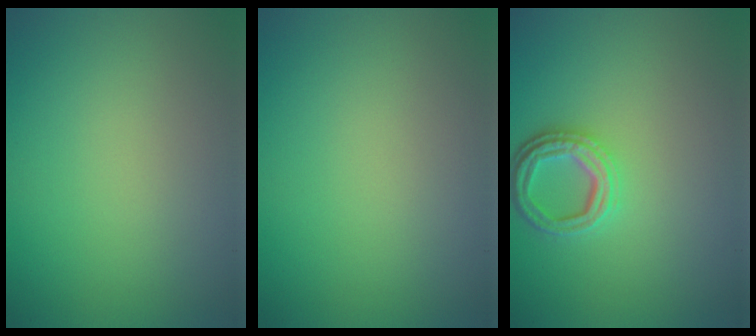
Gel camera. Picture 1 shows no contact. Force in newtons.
{"total": 0.0}
{"total": 3.6, "press": 2.8, "slide": 2.3}